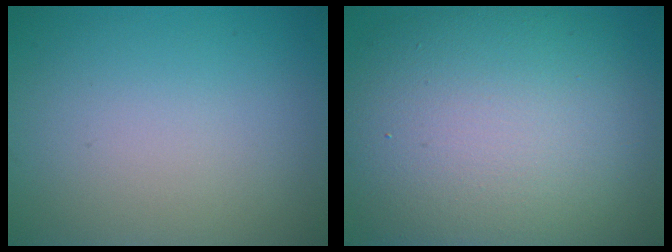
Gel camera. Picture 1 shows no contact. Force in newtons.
{"total": 13.9, "press": 13.9, "slide": 1.0}